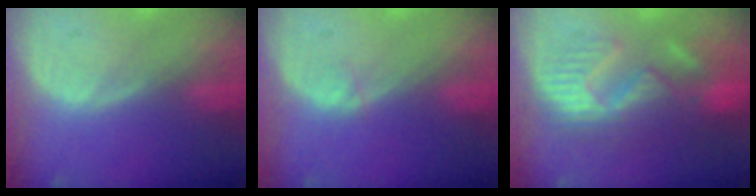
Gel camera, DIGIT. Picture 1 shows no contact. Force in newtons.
{"total": 0.5, "press": 0.5, "slide": 0.1}
{"total": 11.0, "press": 9.8, "slide": 5.0}